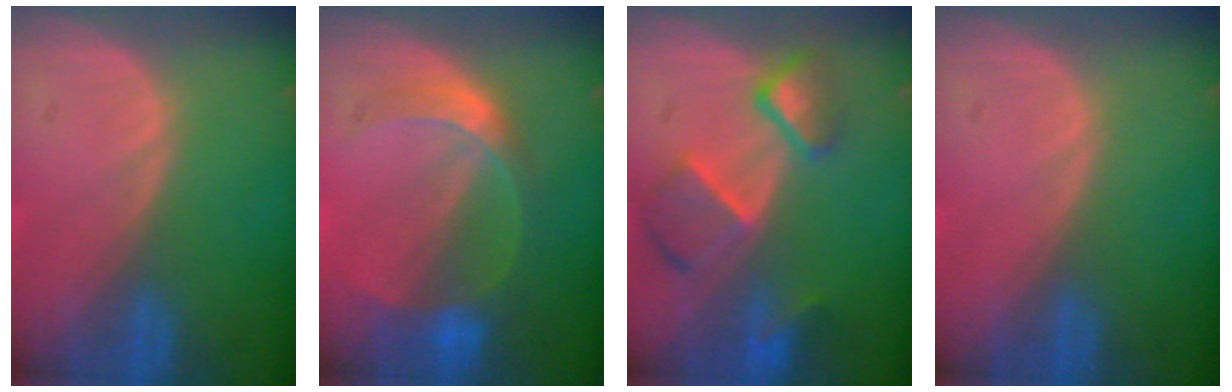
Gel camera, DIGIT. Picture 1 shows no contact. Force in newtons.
{"total": 6.3, "press": 5.6, "slide": 3.0}
{"total": 7.6, "press": 6.7, "slide": 3.7}
{"total": 0.0}